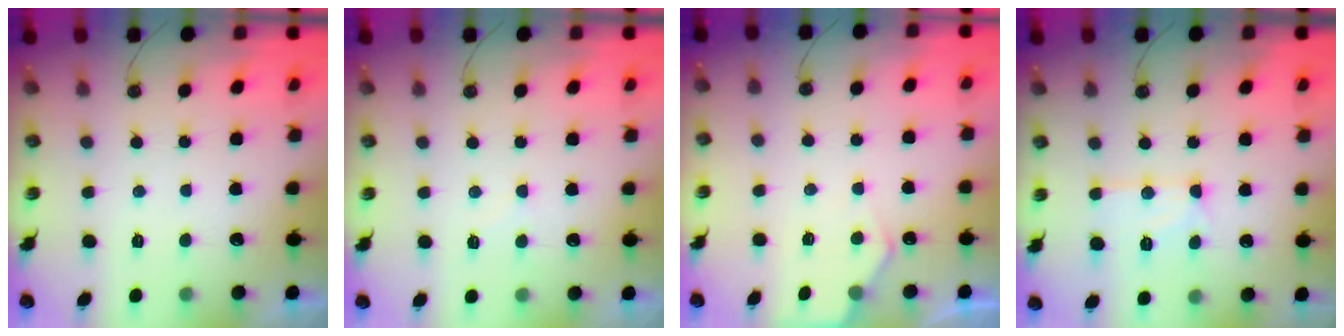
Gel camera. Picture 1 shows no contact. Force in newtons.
{"total": 6.8, "press": 6.8, "slide": 0.7}
{"total": 4.7, "press": 4.6, "slide": 0.5}
{"total": 11.4, "press": 11.3, "slide": 1.1}